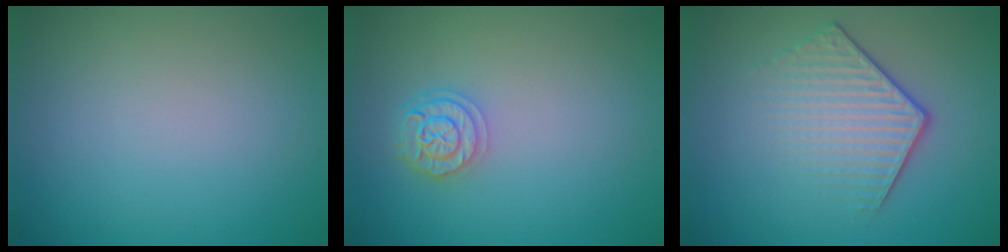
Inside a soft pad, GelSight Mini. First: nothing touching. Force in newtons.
{"total": 2.5, "press": 2.1, "slide": 1.3}
{"total": 4.3, "press": 3.0, "slide": 3.0}